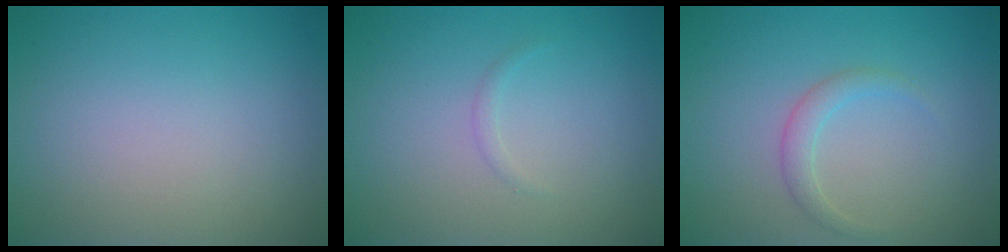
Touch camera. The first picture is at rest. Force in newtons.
{"total": 0.5, "press": 0.5, "slide": 0.0}
{"total": 1.5, "press": 1.5, "slide": 0.0}